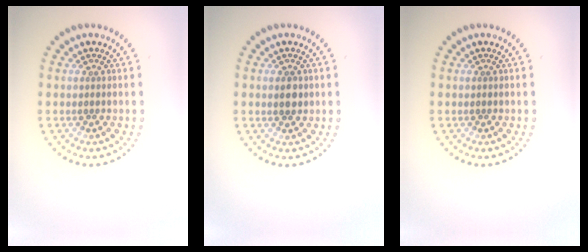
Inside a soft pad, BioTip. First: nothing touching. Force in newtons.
{"total": 1.6, "press": 1.5, "slide": 0.3}
{"total": 0.0}